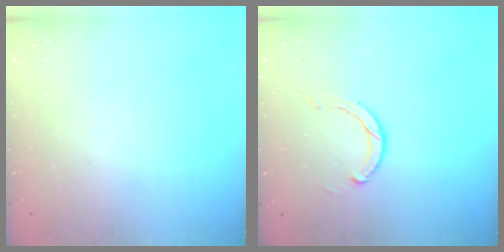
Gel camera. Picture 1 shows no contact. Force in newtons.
{"total": 3.0, "press": 2.9, "slide": 0.5}